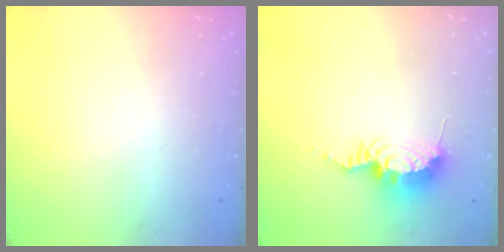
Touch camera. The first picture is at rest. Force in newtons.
{"total": 10.1, "press": 10.0, "slide": 1.0}